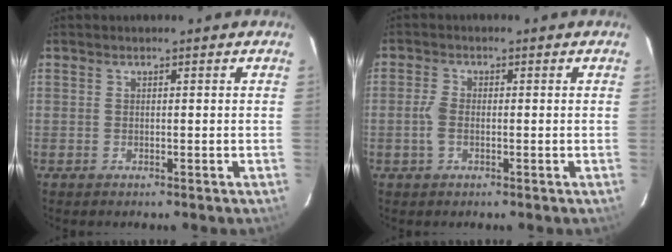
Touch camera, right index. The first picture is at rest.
{"total": 2.8, "force": [-0.7, 1.5, 2.3], "torque": [-0.057, 0.003, -0.014]}